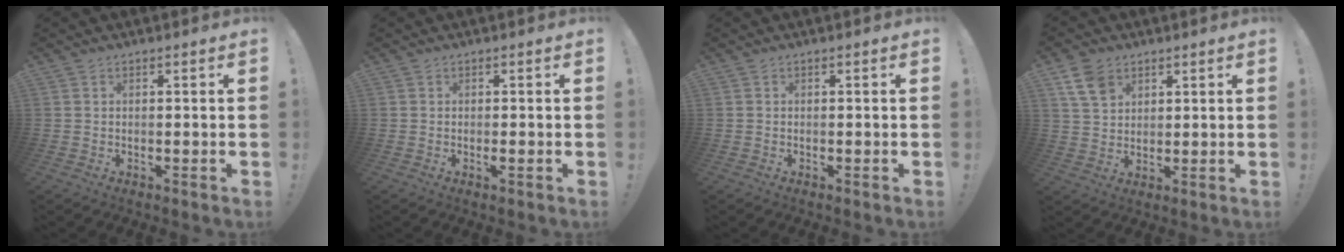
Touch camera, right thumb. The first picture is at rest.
{"total": 0.8, "force": [-0.2, 0.0, 0.8], "torque": [-0.018, -0.001, -0.003]}
{"total": 0.0}
{"total": 8.6, "force": [4.7, 6.0, 4.0], "torque": [-0.072, -0.012, 0.095]}